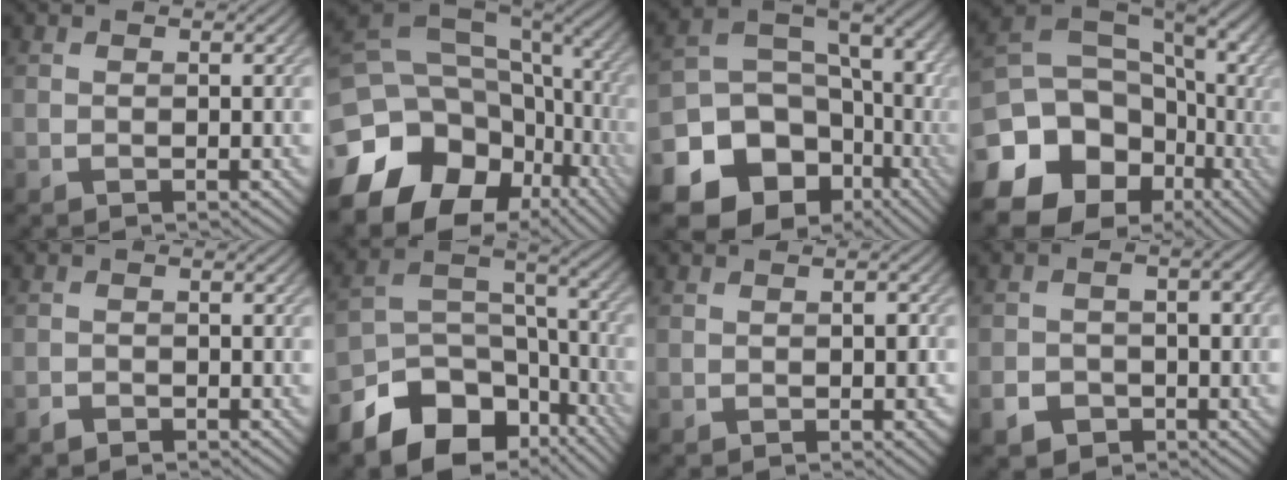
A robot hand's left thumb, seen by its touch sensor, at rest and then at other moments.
{"total": 18.8, "force": [-7.7, 14.4, 9.3], "torque": [-0.233, -0.023, -0.093]}
{"total": 20.2, "force": [-8.9, 16.5, 7.6], "torque": [-0.186, -0.048, -0.134]}
{"total": 20.5, "force": [-7.6, 16.4, 9.6], "torque": [-0.234, -0.040, -0.121]}
{"total": 1.2, "force": [-1.0, 0.5, 0.3], "torque": [-0.004, 0.000, -0.022]}
{"total": 14.1, "force": [-9.1, 8.5, 6.7], "torque": [-0.166, -0.037, -0.148]}
{"total": 1.4, "force": [-0.3, 0.8, 1.2], "torque": [-0.014, -0.002, -0.002]}
{"total": 5.0, "force": [-2.4, 3.9, 2.1], "torque": [-0.025, -0.006, -0.042]}